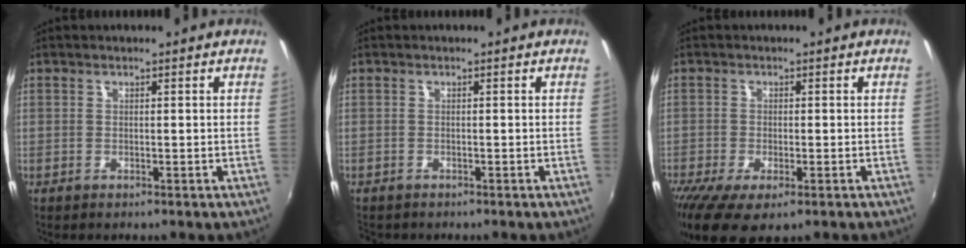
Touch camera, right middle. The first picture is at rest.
{"total": 1.1, "force": [-1.0, 0.5, 0.2], "torque": [-0.009, -0.003, -0.015]}
{"total": 9.8, "force": [-5.6, 3.3, 7.3], "torque": [-0.163, -0.047, -0.093]}